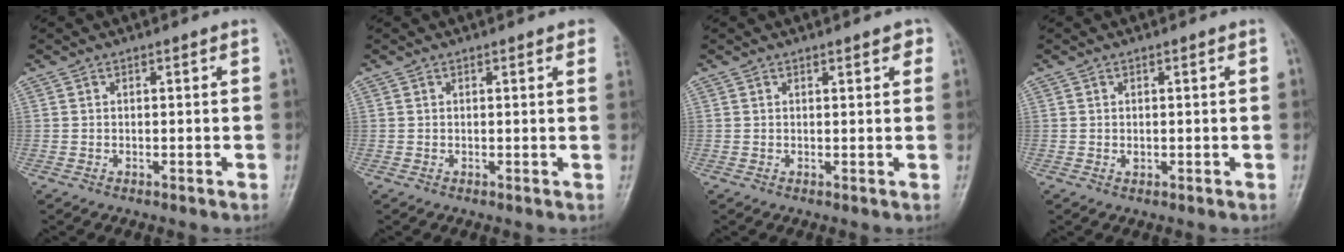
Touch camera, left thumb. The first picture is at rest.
{"total": 3.2, "force": [2.1, 0.7, 2.2], "torque": [-0.016, 0.004, 0.017]}
{"total": 2.0, "force": [1.2, 0.7, 1.5], "torque": [-0.011, -0.003, 0.014]}
{"total": 0.8, "force": [0.0, 0.5, 0.6], "torque": [-0.009, 0.004, 0.004]}